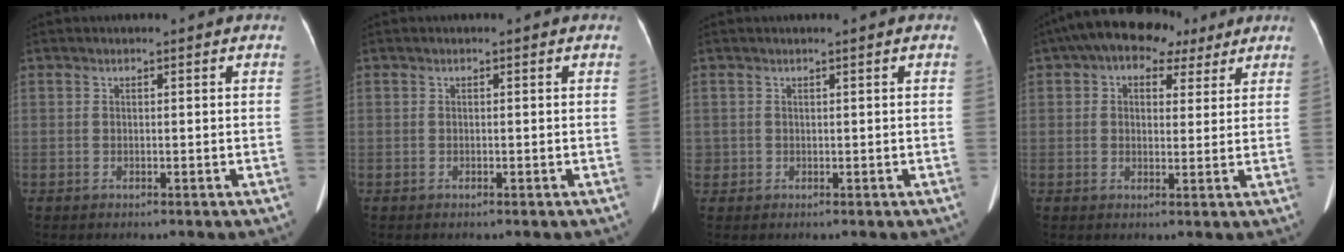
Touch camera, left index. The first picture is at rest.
{"total": 0.0}
{"total": 0.5, "force": [0.0, 0.5, 0.2], "torque": [-0.001, 0.011, -0.001]}
{"total": 8.7, "force": [5.1, 5.3, 4.7], "torque": [-0.066, 0.039, 0.074]}